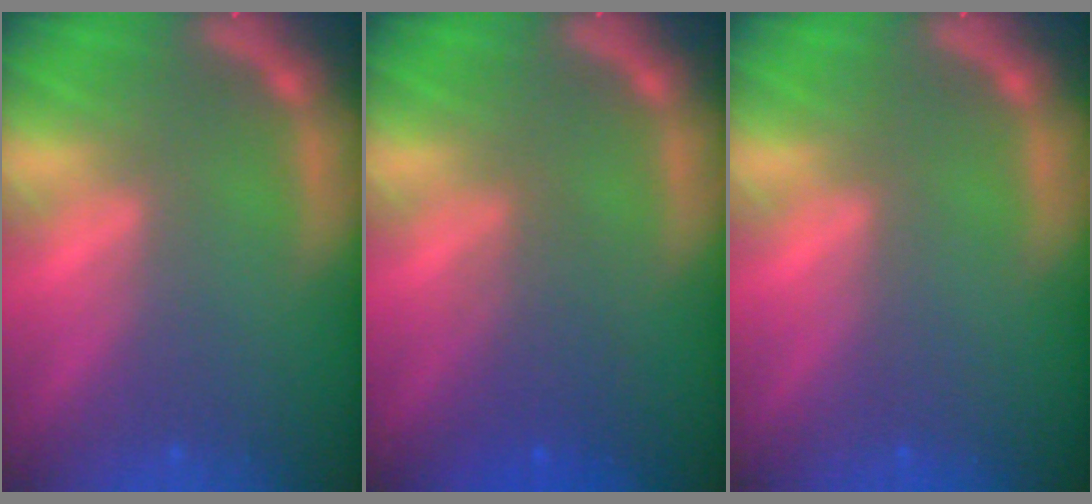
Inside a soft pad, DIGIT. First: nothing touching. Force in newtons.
{"total": 3.0}
{"total": 0.0}